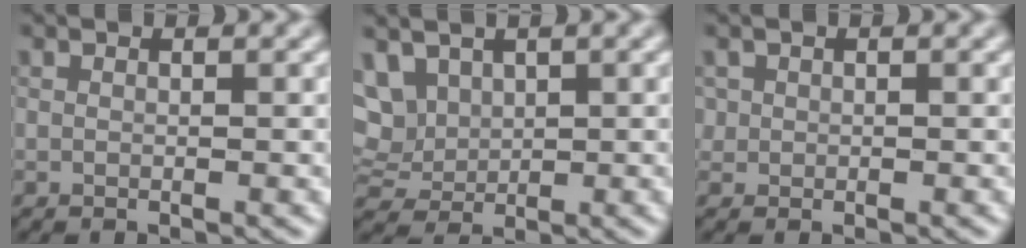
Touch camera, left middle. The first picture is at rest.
{"total": 4.6, "force": [2.1, 3.4, 2.3], "torque": [-0.078, 0.021, 0.057]}
{"total": 0.6, "force": [-0.1, 0.2, -0.5], "torque": [0.007, 0.002, 0.008]}